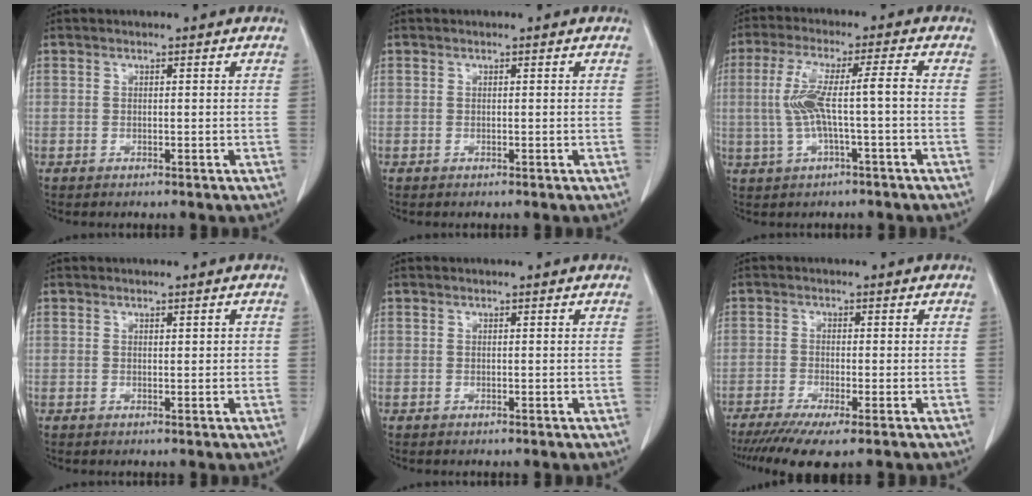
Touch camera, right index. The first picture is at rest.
{"total": 0.0}
{"total": 8.1, "force": [-0.6, 0.4, 8.0], "torque": [-0.161, 0.024, -0.009]}
{"total": 1.1, "force": [0.2, 0.4, 1.0], "torque": [-0.015, 0.003, 0.005]}
{"total": 0.0}
{"total": 8.1, "force": [-5.9, 0.6, 5.5], "torque": [-0.087, -0.019, -0.094]}